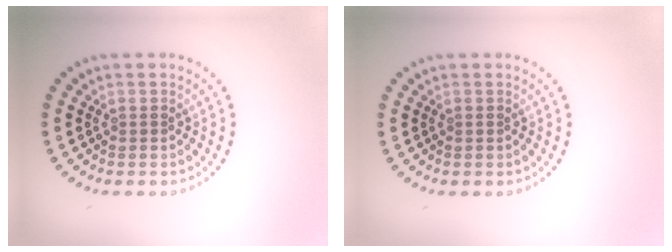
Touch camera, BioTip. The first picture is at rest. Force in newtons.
{"total": 0.0}